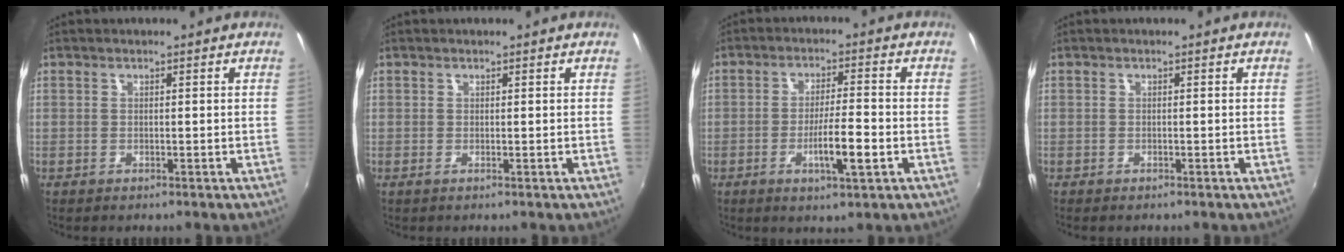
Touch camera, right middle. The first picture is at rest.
{"total": 0.0}
{"total": 6.9, "force": [-2.4, 0.9, 6.4], "torque": [-0.117, -0.008, -0.037]}
{"total": 1.4, "force": [-1.2, 0.6, 0.5], "torque": [-0.014, -0.007, -0.020]}